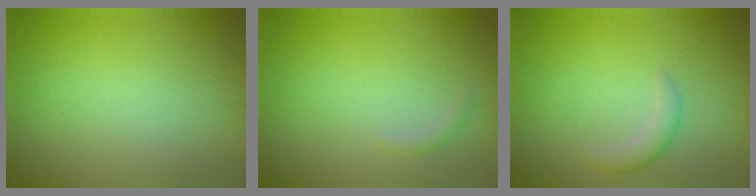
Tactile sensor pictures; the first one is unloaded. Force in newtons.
{"total": 0.7, "press": 0.7, "slide": 0.0}
{"total": 1.6, "press": 1.6, "slide": 0.1}